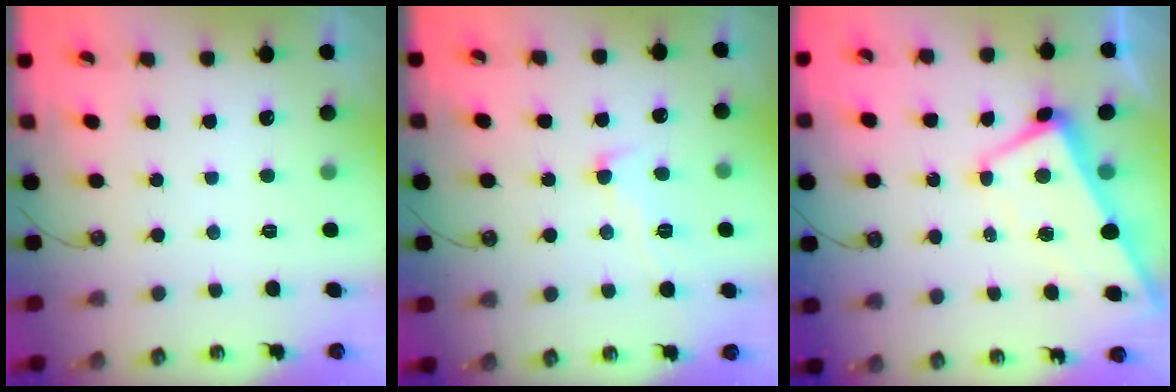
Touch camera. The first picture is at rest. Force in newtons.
{"total": 1.0, "press": 0.3, "slide": 0.9}
{"total": 0.9, "press": 0.1, "slide": 0.8}